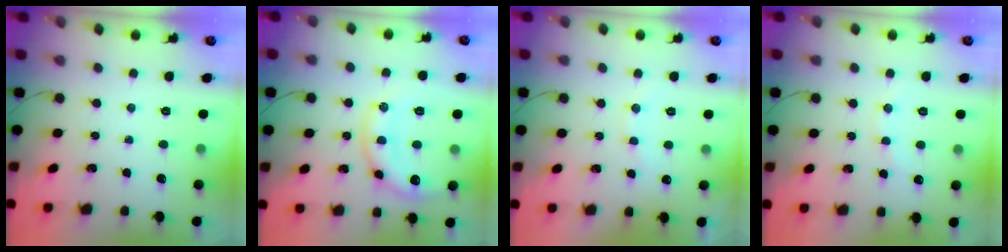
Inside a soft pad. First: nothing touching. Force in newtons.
{"total": 13.7, "press": 13.6, "slide": 1.4}
{"total": 7.0, "press": 6.9, "slide": 1.2}
{"total": 5.1, "press": 4.9, "slide": 1.3}